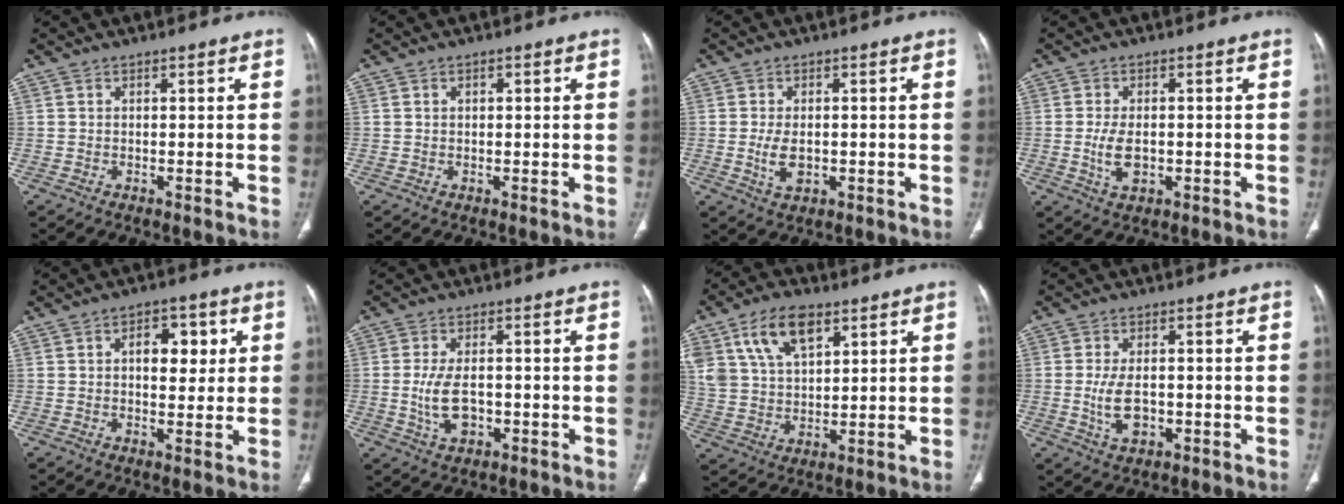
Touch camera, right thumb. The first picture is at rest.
{"total": 0.9, "force": [0.3, 0.6, 0.6], "torque": [-0.010, 0.002, 0.005]}
{"total": 4.6, "force": [-0.6, 2.6, 3.7], "torque": [-0.070, -0.004, -0.004]}
{"total": 5.2, "force": [-0.7, 2.9, 4.2], "torque": [-0.082, -0.002, -0.008]}
{"total": 7.1, "force": [1.8, 4.2, 5.5], "torque": [-0.049, -0.002, 0.025]}
{"total": 6.8, "force": [-1.0, 3.8, 5.5], "torque": [-0.106, 0.001, -0.011]}
{"total": 12.6, "force": [6.5, 6.9, 8.3], "torque": [-0.141, -0.016, 0.129]}
{"total": 6.2, "force": [-0.9, 3.5, 5.0], "torque": [-0.095, -0.001, -0.009]}